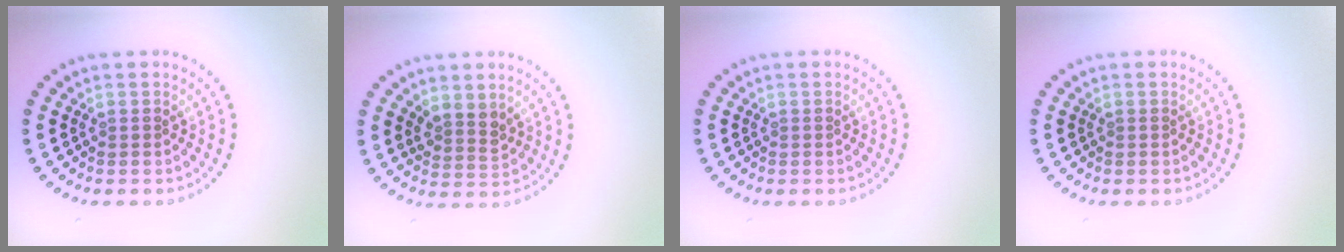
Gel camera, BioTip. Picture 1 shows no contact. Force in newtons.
{"total": 2.1, "press": 1.7, "slide": 1.4}
{"total": 0.0}
{"total": 0.0}